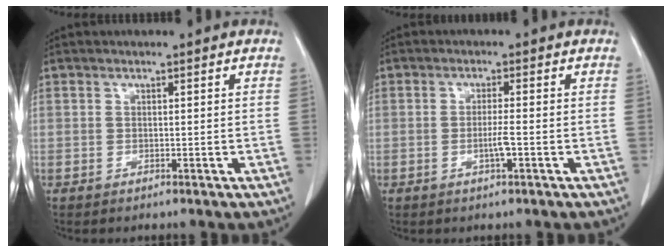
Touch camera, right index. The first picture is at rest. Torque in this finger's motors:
{"motor_torque": [0.00, -0.05, -0.03, 0.00]}